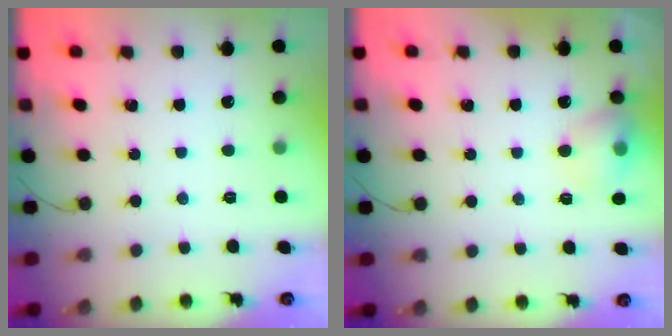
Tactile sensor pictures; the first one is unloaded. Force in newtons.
{"total": 9.3, "press": 9.1, "slide": 1.6}